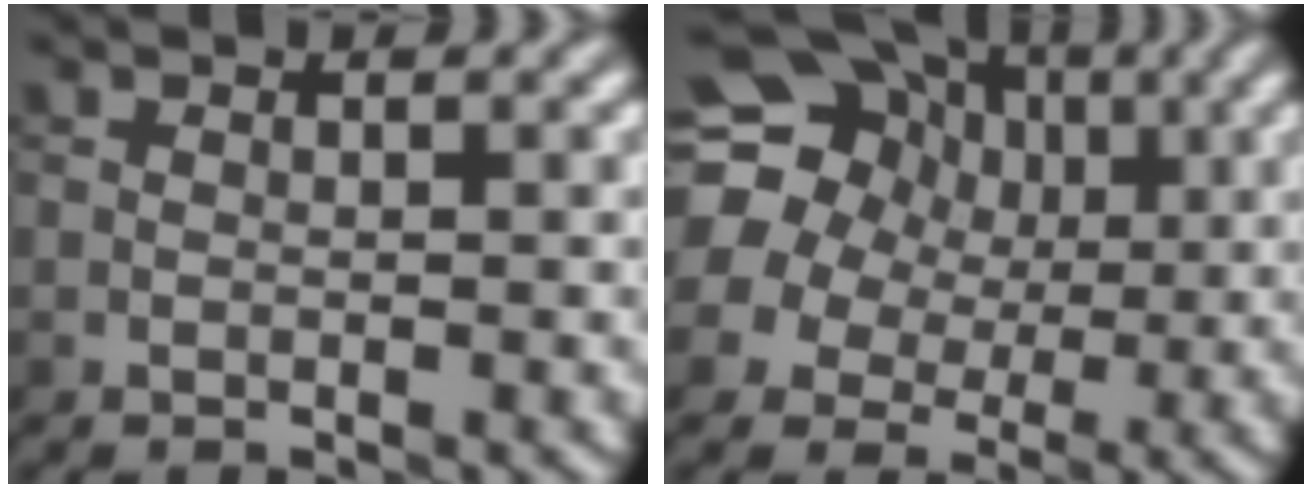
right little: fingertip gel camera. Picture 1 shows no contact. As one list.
[{"total": 17.3, "force": [5.4, 14.9, 6.9], "torque": [-0.162, 0.032, 0.074]}]